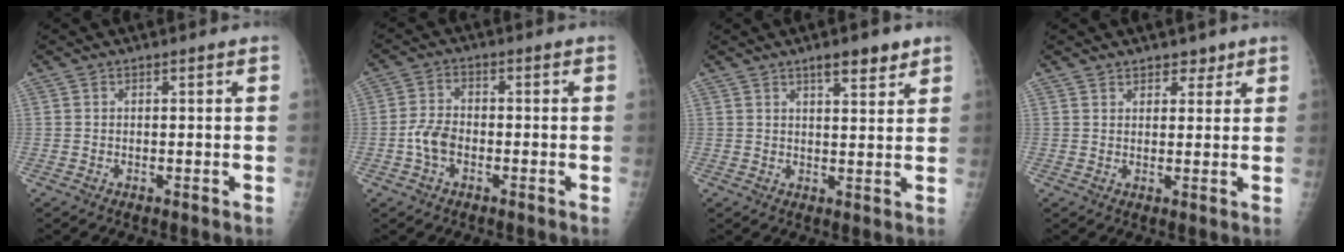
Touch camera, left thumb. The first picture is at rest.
{"total": 5.2, "force": [-1.7, 3.3, 3.7], "torque": [-0.073, 0.015, -0.037]}
{"total": 5.5, "force": [3.7, 1.5, 3.8], "torque": [-0.043, -0.021, 0.053]}
{"total": 3.0, "force": [2.3, 1.8, 0.8], "torque": [0.015, -0.012, 0.030]}